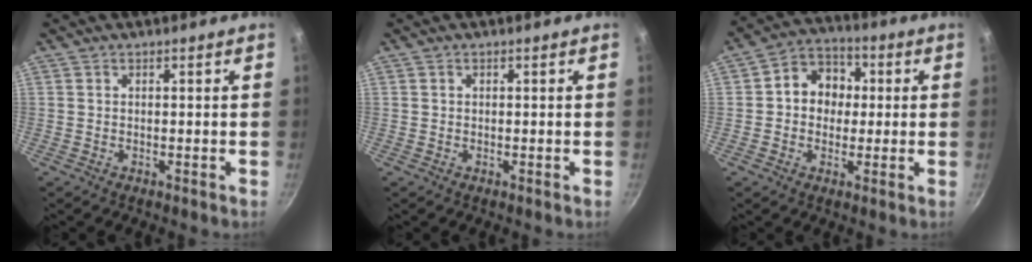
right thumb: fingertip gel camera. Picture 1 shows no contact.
{"total": 0.0}
{"total": 9.5, "force": [0.8, 8.1, 4.9], "torque": [-0.035, 0.020, -0.005]}